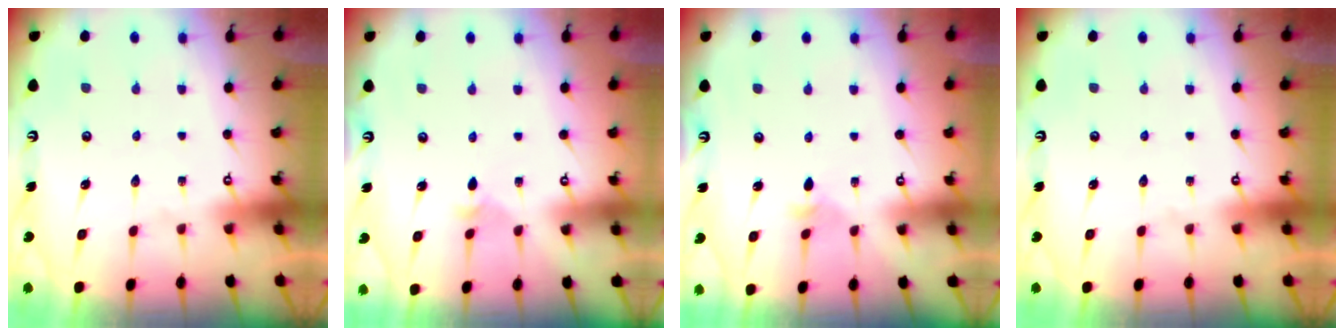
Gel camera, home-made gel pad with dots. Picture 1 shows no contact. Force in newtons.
{"total": 2.5, "press": 2.5, "slide": 0.6}
{"total": 2.5, "press": 2.4, "slide": 0.6}
{"total": 0.0}